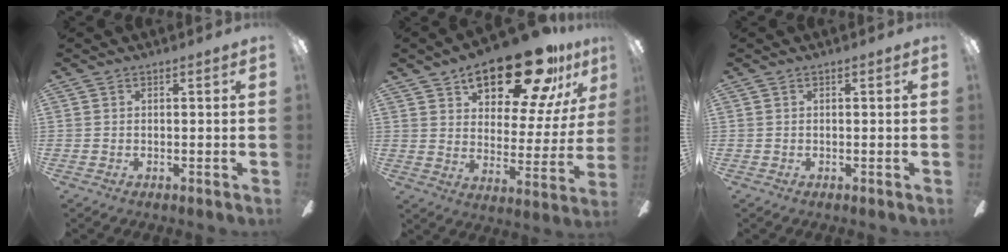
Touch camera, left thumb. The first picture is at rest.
{"total": 21.2, "force": [14.6, 8.3, 12.9], "torque": [-0.189, -0.086, 0.242]}
{"total": 0.0}